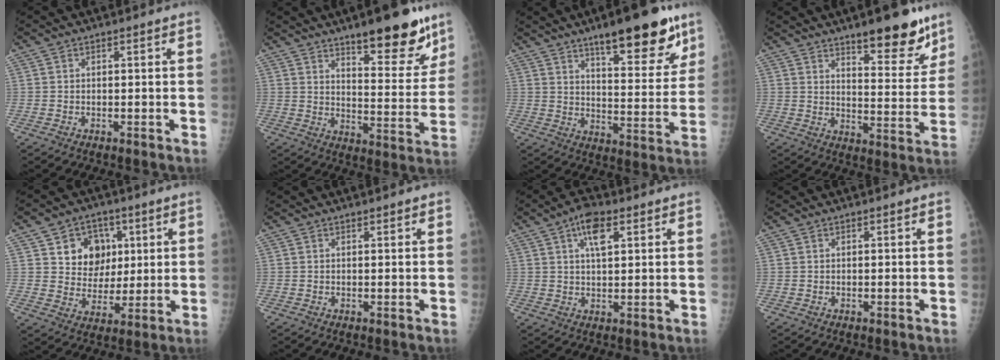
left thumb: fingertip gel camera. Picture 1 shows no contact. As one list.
[{"total": 16.5, "force": [11.4, 5.0, 10.8], "torque": [-0.100, -0.079, 0.168]}, {"total": 18.8, "force": [12.1, 5.5, 13.3], "torque": [-0.147, -0.062, 0.178]}, {"total": 14.0, "force": [9.9, 4.3, 8.9], "torque": [-0.079, -0.069, 0.146]}, {"total": 10.8, "force": [4.0, 9.0, 4.5], "torque": [-0.024, -0.012, 0.069]}, {"total": 0.7, "force": [0.5, 0.2, 0.4], "torque": [-0.004, -0.001, 0.005]}, {"total": 6.5, "force": [2.9, 2.8, 5.0], "torque": [-0.079, -0.003, 0.047]}, {"total": 0.0}]